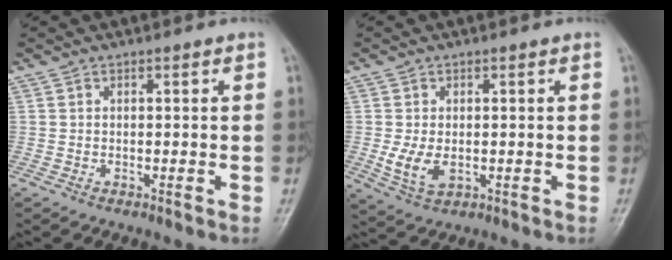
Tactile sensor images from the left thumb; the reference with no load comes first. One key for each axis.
{"total": 5.5, "fx": -0.3, "fy": 3.4, "fz": 4.3, "tx": -0.083, "ty": -0.013, "tz": 0.002}